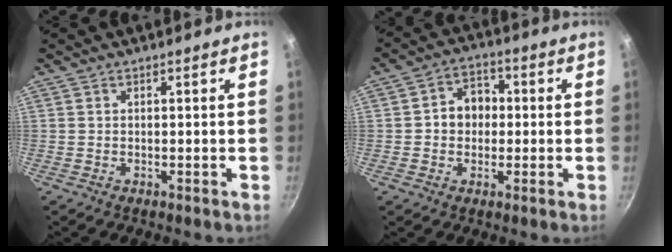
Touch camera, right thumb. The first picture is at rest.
{"total": 7.2, "force": [0.0, 6.0, 4.0], "torque": [-0.023, 0.015, -0.009]}